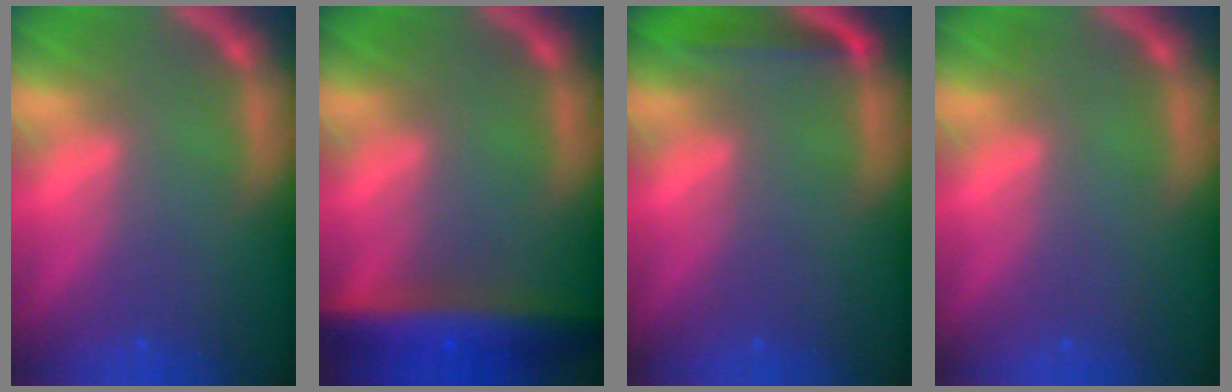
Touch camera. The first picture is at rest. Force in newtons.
{"total": 7.4}
{"total": 2.5}
{"total": 0.0}